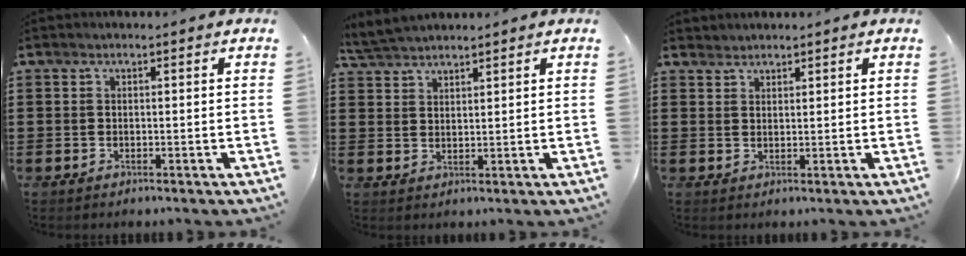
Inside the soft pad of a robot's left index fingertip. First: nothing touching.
{"total": 3.8, "force": [3.6, 0.5, 1.0], "torque": [-0.031, -0.003, 0.069]}
{"total": 1.6, "force": [1.5, 0.3, -0.3], "torque": [0.001, 0.001, 0.031]}